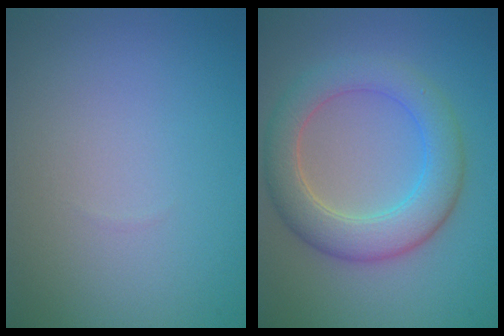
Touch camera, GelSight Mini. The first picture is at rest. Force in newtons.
{"total": 5.6, "press": 5.6, "slide": 0.3}